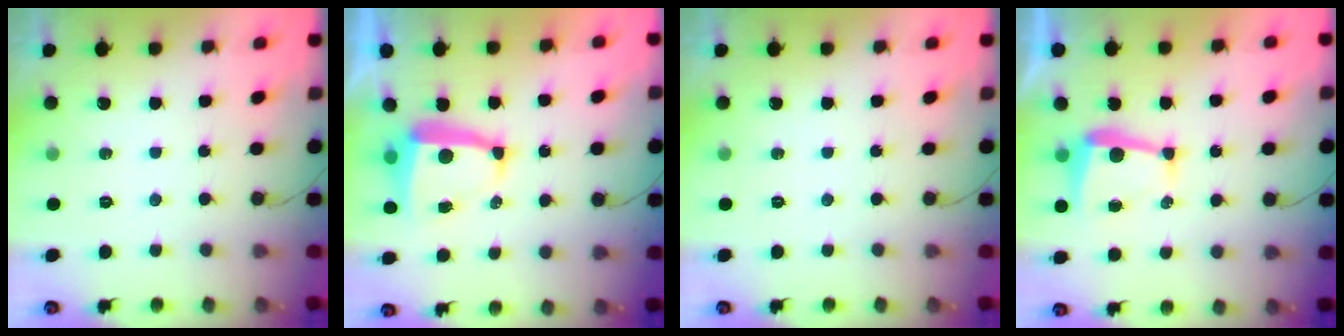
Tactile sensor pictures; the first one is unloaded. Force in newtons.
{"total": 6.8, "press": 6.8, "slide": 0.6}
{"total": 0.0}
{"total": 5.6, "press": 5.6, "slide": 0.6}